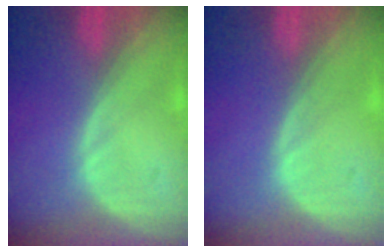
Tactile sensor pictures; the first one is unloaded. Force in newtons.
{"total": 0.0}